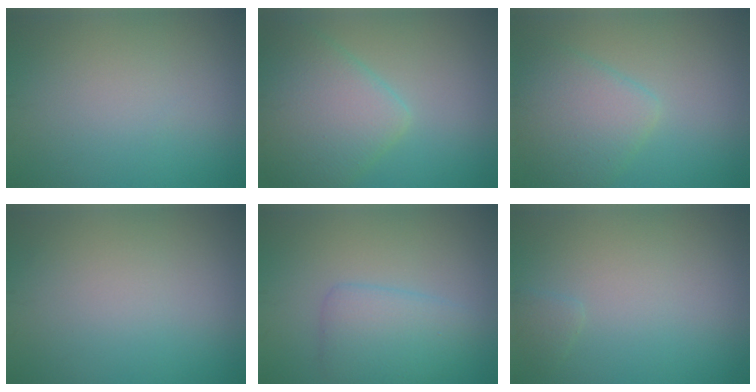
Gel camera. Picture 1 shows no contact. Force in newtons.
{"total": 6.6, "press": 6.6, "slide": 0.4}
{"total": 4.6, "press": 4.6, "slide": 0.2}
{"total": 0.0}
{"total": 3.7, "press": 3.7, "slide": 0.2}
{"total": 0.8, "press": 0.8, "slide": 0.0}